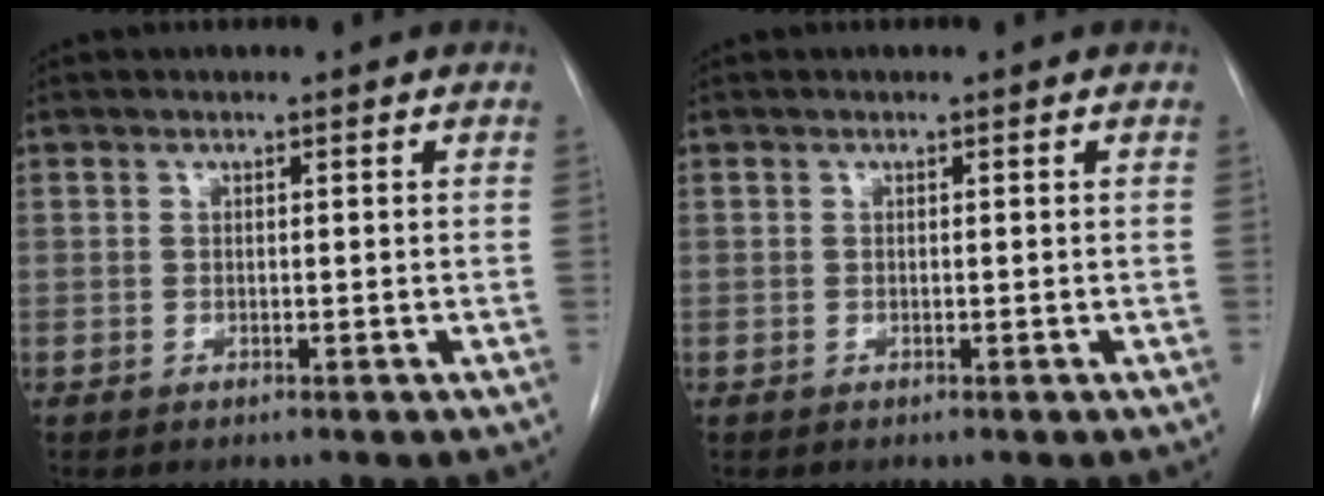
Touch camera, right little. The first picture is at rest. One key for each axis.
{"total": 0.0}